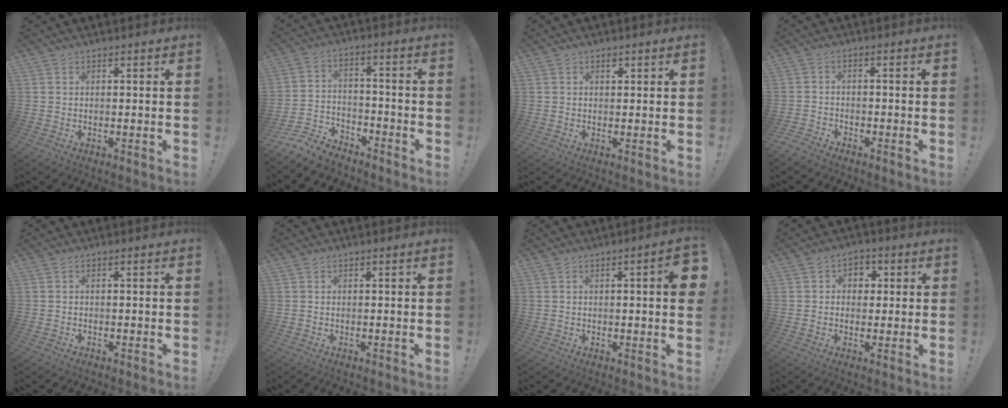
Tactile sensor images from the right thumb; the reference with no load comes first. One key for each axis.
{"total": 8.7, "fx": -7.5, "fy": 3.8, "fz": 2.2, "tx": -0.038, "ty": 0.036, "tz": -0.142}
{"total": 1.1, "fx": 0.7, "fy": 0.8, "fz": 0.3, "tx": 0.004, "ty": -0.002, "tz": 0.011}
{"total": 2.9, "fx": -2.8, "fy": 0.9, "fz": 0.3, "tx": -0.012, "ty": 0.002, "tz": -0.056}
{"total": 0.7, "fx": -0.6, "fy": 0.3, "fz": 0.0, "tx": 0.002, "ty": 0.001, "tz": -0.011}
{"total": 0.0}
{"total": 5.1, "fx": 0.5, "fy": 0.2, "fz": 5.1, "tx": -0.070, "ty": -0.006, "tz": 0.007}
{"total": 4.7, "fx": 0.3, "fy": 4.4, "fz": 1.7, "tx": -0.022, "ty": 0.005, "tz": 0.005}